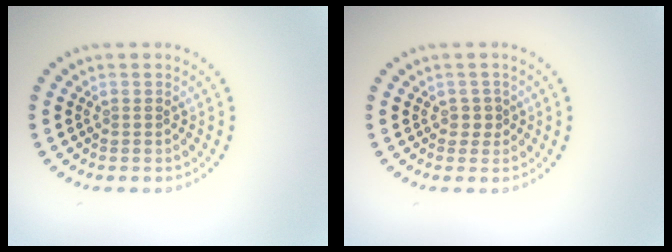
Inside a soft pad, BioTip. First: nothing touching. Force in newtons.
{"total": 1.1, "press": 1.0, "slide": 0.6}